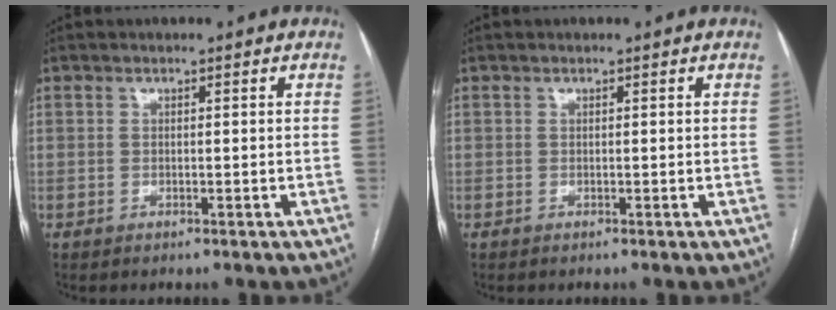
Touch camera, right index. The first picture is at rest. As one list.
[{"total": 0.0}]